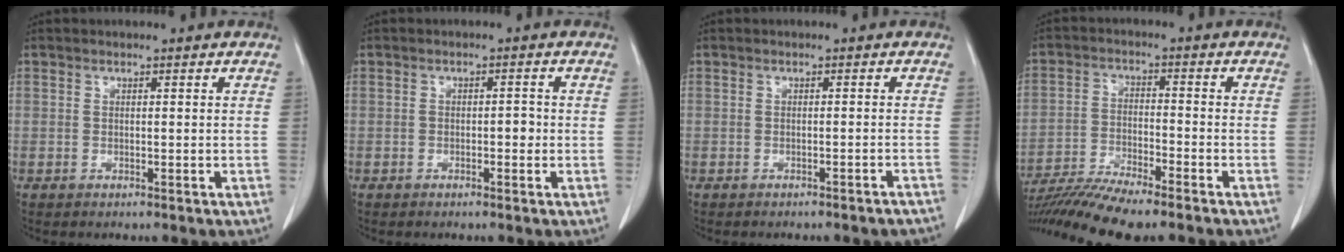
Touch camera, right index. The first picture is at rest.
{"total": 1.5, "force": [-0.4, 0.7, 1.3], "torque": [-0.013, 0.006, -0.006]}
{"total": 4.8, "force": [-4.5, 0.6, 1.6], "torque": [-0.019, -0.006, -0.047]}
{"total": 12.0, "force": [-10.3, 0.1, 6.1], "torque": [-0.103, -0.021, -0.175]}